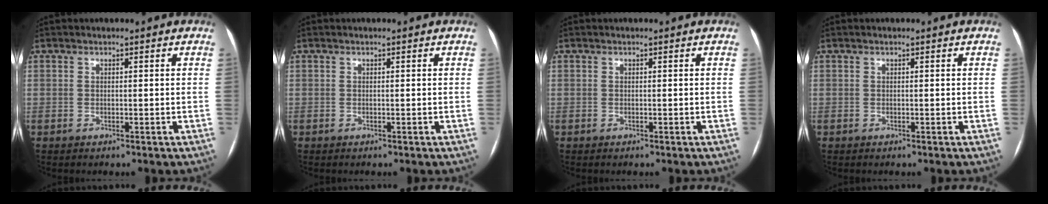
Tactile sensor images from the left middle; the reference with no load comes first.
{"total": 0.0}
{"total": 0.0}
{"total": 0.0}